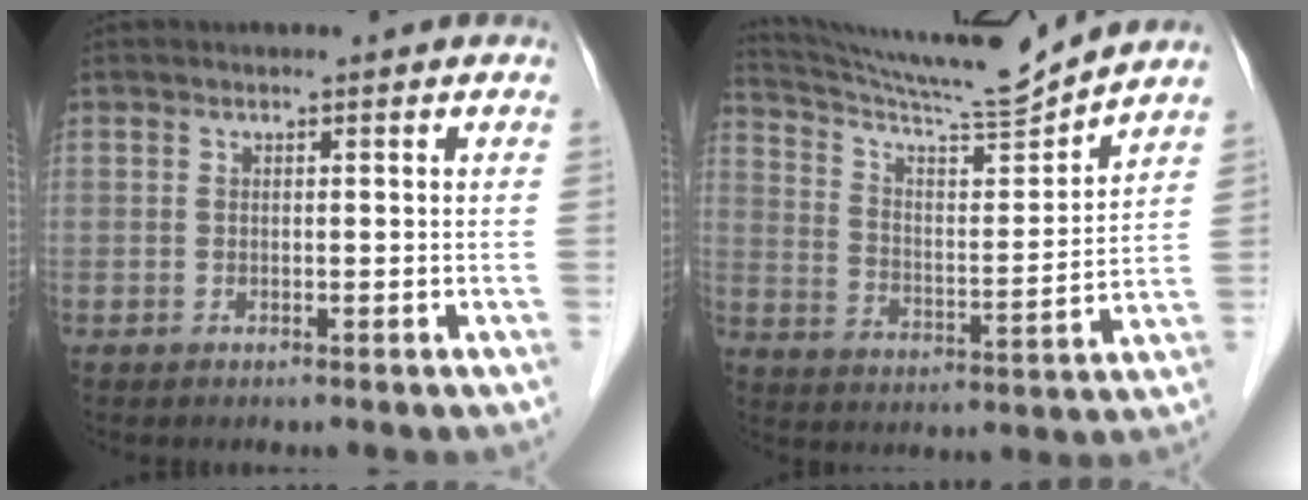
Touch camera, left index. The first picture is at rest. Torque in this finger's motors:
{"motor_torque": [-0.46, -0.90, 0.30, 0.02]}